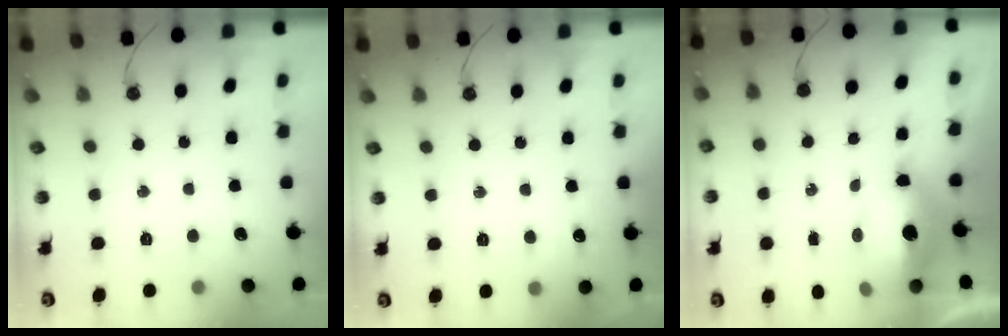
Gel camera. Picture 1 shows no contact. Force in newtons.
{"total": 8.0, "press": 4.6, "slide": 6.6}
{"total": 11.5, "press": 11.4, "slide": 1.2}